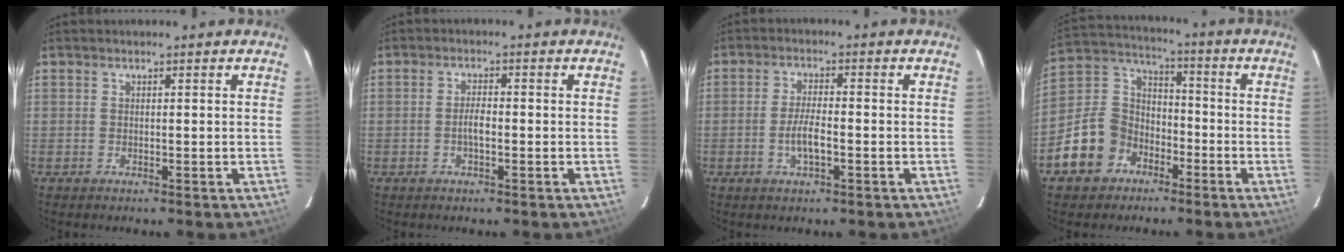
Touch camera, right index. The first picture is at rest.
{"total": 2.4, "force": [-0.8, 0.6, 2.2], "torque": [-0.043, 0.003, -0.015]}
{"total": 4.6, "force": [-1.6, 1.1, 4.2], "torque": [-0.085, 0.000, -0.030]}
{"total": 12.2, "force": [-6.8, 9.4, 4.0], "torque": [-0.101, 0.042, -0.111]}